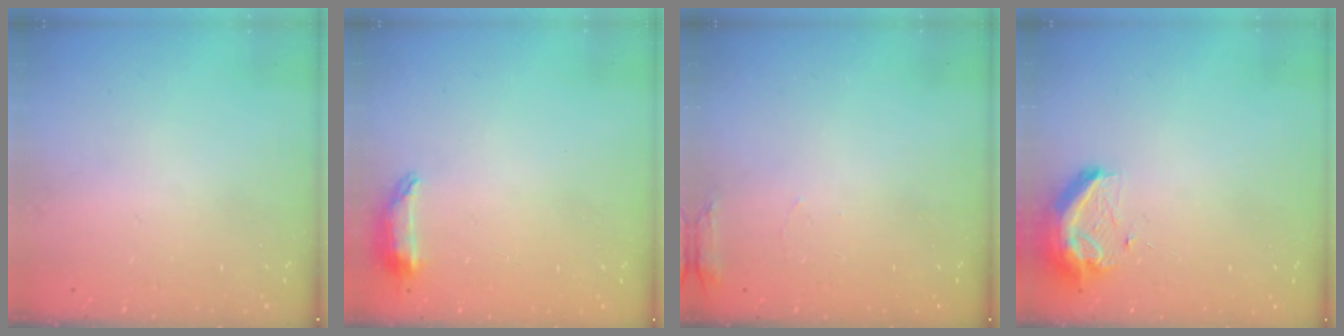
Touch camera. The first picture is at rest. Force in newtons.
{"total": 6.6, "press": 6.6, "slide": 0.9}
{"total": 5.2, "press": 5.0, "slide": 1.3}
{"total": 9.2, "press": 9.2, "slide": 0.3}